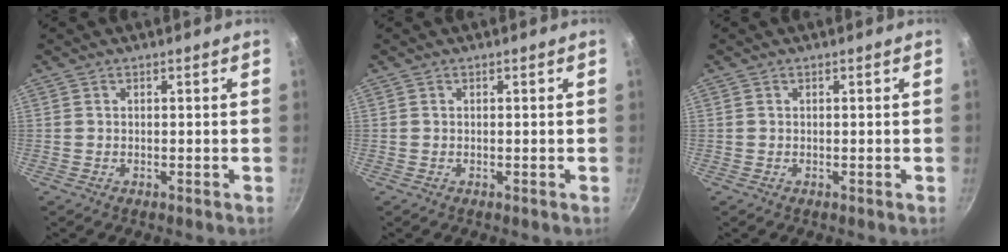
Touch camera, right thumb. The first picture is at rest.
{"total": 0.0}
{"total": 0.0}